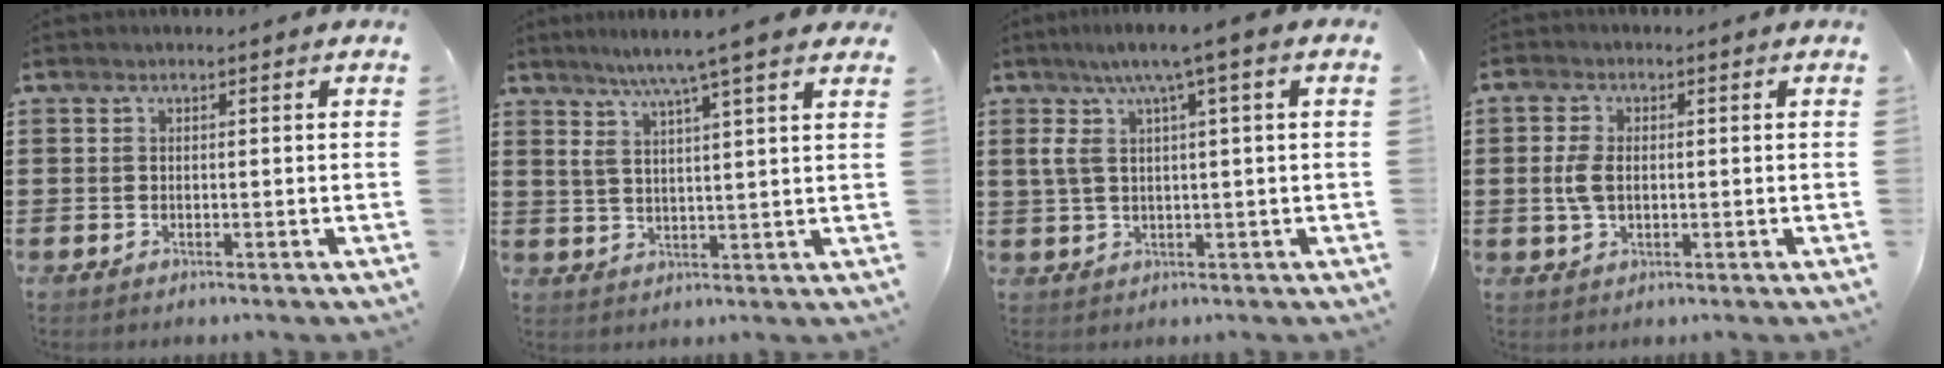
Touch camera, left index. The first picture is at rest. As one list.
[{"total": 6.4, "force": [4.7, -0.3, 4.3], "torque": [-0.098, -0.017, 0.077]}, {"total": 5.8, "force": [1.2, 0.6, 5.6], "torque": [-0.135, -0.010, 0.009]}, {"total": 4.0, "force": [0.2, 2.4, 3.2], "torque": [-0.079, 0.003, -0.002]}]